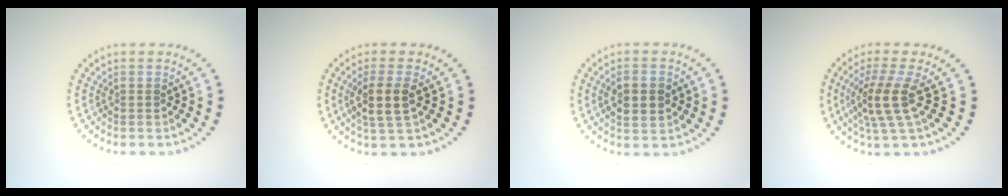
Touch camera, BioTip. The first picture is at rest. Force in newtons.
{"total": 2.9, "press": 2.5, "slide": 1.4}
{"total": 2.9, "press": 2.9, "slide": 0.2}
{"total": 3.7, "press": 2.9, "slide": 2.3}